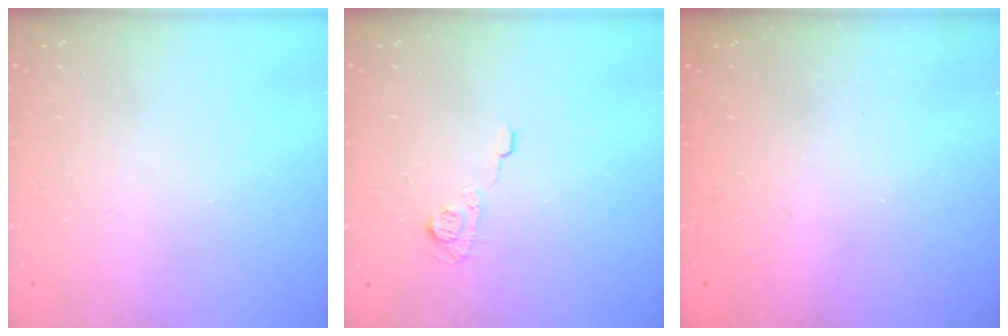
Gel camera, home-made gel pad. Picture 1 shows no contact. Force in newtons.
{"total": 6.9, "press": 6.8, "slide": 0.8}
{"total": 2.3, "press": 2.2, "slide": 0.8}